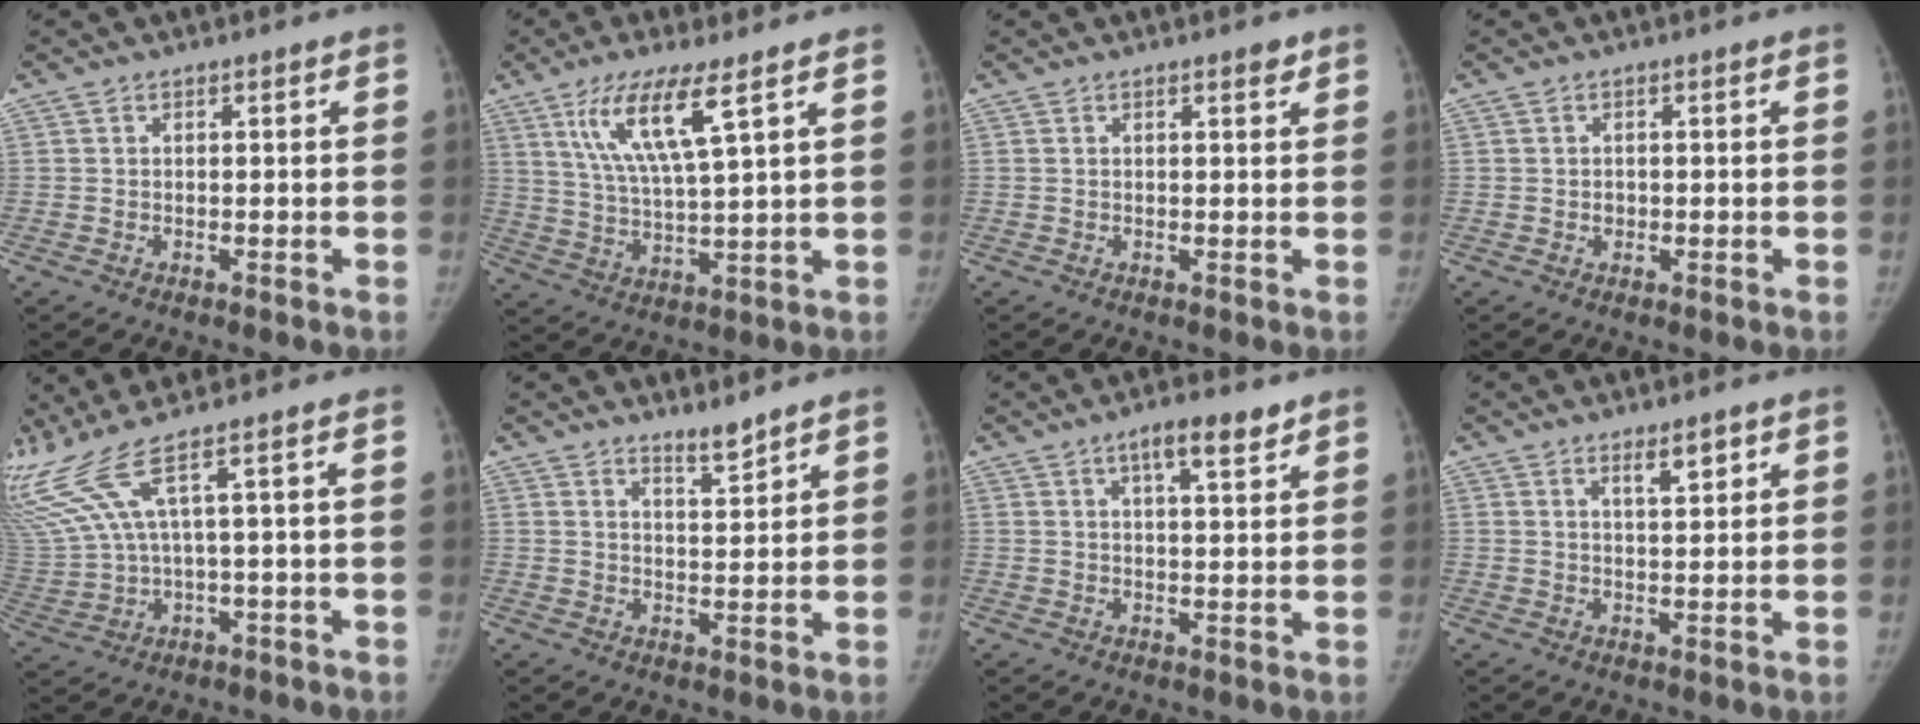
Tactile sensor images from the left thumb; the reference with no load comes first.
{"total": 11.1, "force": [5.8, 1.6, 9.3], "torque": [-0.191, -0.030, 0.117]}
{"total": 0.9, "force": [0.7, 0.3, 0.5], "torque": [-0.003, -0.004, 0.009]}
{"total": 1.2, "force": [-0.1, 1.1, 0.5], "torque": [-0.004, 0.002, 0.000]}
{"total": 9.9, "force": [6.1, -1.6, 7.7], "torque": [-0.201, -0.015, 0.141]}
{"total": 3.3, "force": [3.1, 0.3, 1.2], "torque": [-0.009, -0.033, 0.053]}
{"total": 6.3, "force": [3.9, 1.8, 4.6], "torque": [-0.058, -0.016, 0.058]}
{"total": 3.7, "force": [2.3, 1.0, 2.7], "torque": [-0.034, -0.016, 0.038]}